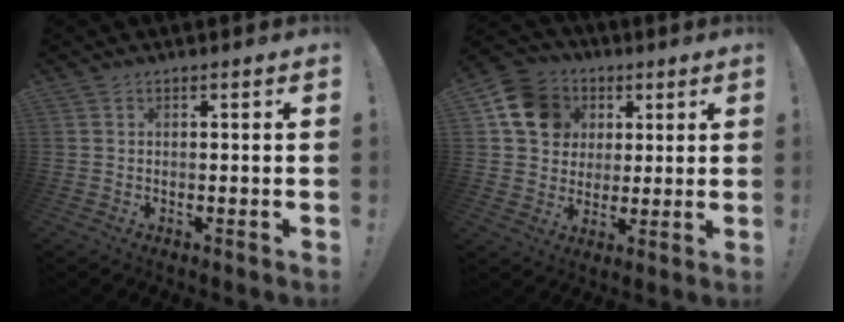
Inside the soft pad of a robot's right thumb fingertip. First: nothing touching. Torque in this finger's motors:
{"motor_torque": [-0.19, 0.60, -0.12, 0.23, 0.05]}